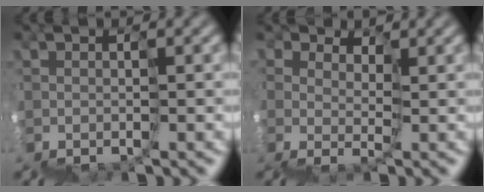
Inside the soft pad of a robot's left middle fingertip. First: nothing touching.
{"total": 2.8, "force": [2.3, 1.5, 0.3], "torque": [0.006, 0.012, 0.051]}